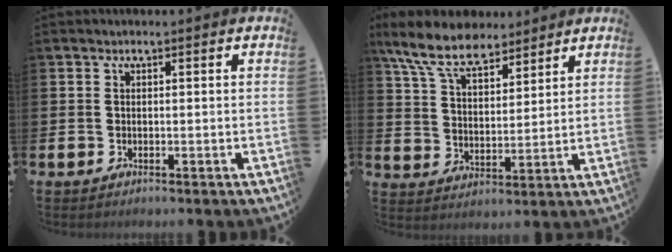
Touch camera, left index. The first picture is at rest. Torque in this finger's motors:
{"motor_torque": [0.87, -1.27, 1.05, 0.21]}